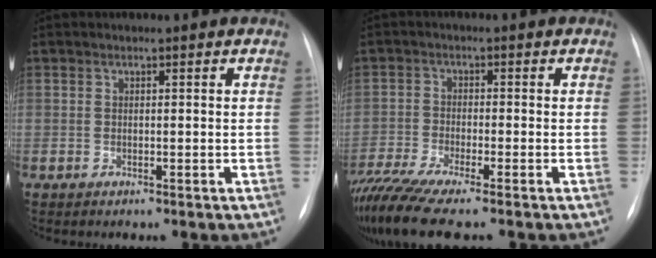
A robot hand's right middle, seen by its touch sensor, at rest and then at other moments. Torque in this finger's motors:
{"motor_torque": [1.12, -1.02, 0.32, 0.12]}